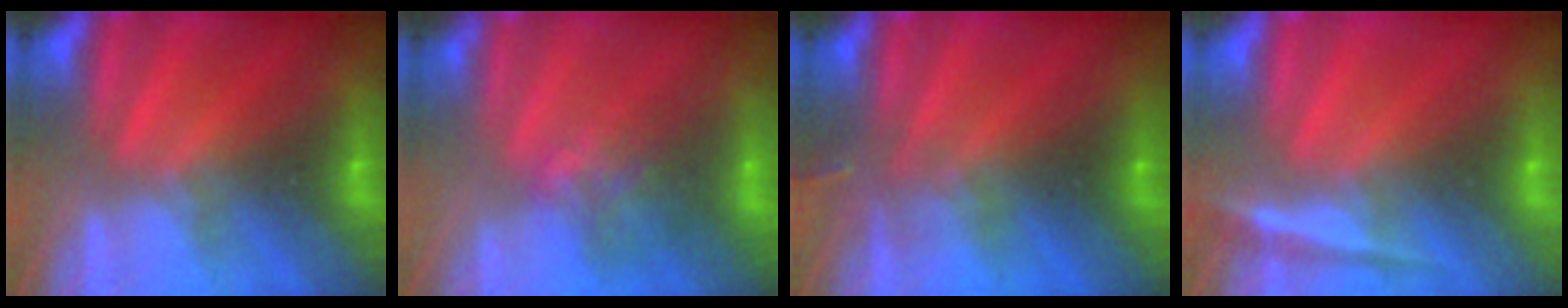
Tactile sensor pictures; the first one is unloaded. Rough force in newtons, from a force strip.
{"total": 7.2}
{"total": 2.8}
{"total": 1.9}